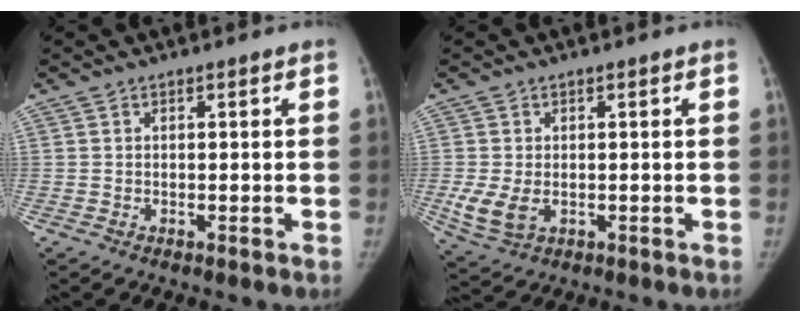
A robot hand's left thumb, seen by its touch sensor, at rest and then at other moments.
{"total": 5.6, "force": [-0.8, 3.7, 4.1], "torque": [-0.091, -0.014, -0.008]}